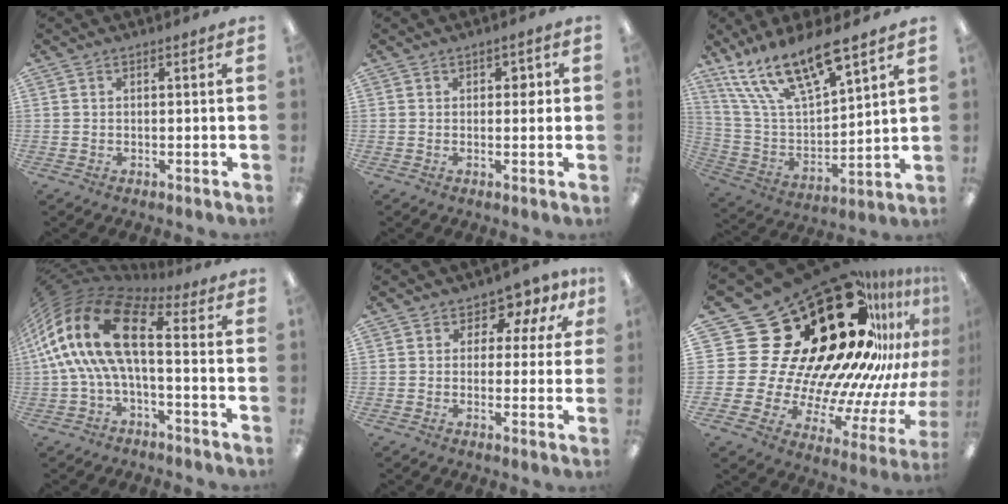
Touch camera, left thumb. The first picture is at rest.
{"total": 2.8, "force": [0.6, 1.7, 2.2], "torque": [-0.027, 0.003, 0.006]}
{"total": 17.6, "force": [13.1, 5.3, 10.5], "torque": [-0.217, -0.076, 0.230]}
{"total": 18.8, "force": [2.1, 8.7, 16.6], "torque": [-0.353, -0.006, 0.035]}
{"total": 5.7, "force": [2.6, 4.3, 2.5], "torque": [-0.040, -0.015, 0.043]}
{"total": 42.7, "force": [20.6, 23.8, 28.8], "torque": [-0.391, -0.249, 0.459]}